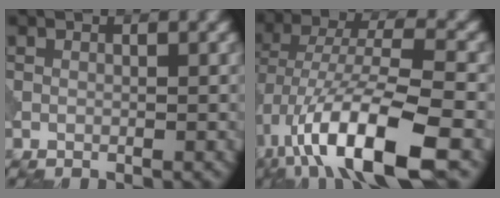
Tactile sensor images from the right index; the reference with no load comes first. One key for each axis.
{"total": 12.7, "fx": -5.6, "fy": 4.1, "fz": 10.6, "tx": -0.196, "ty": -0.002, "tz": -0.102}